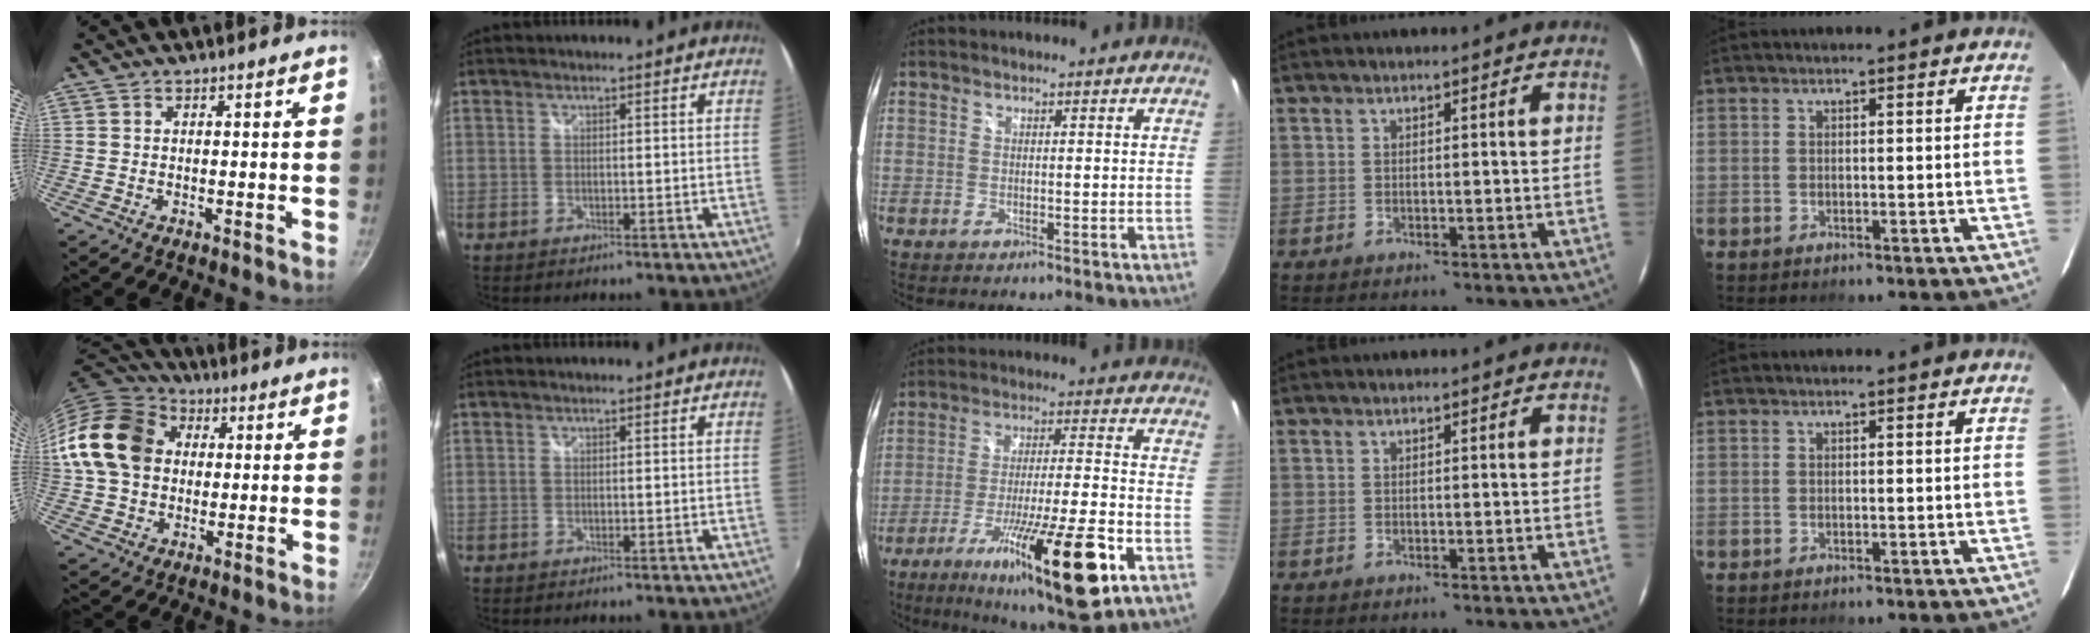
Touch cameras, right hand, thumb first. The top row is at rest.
{"thumb": {"total": 16.2, "force": [2.5, 13.0, 9.4], "torque": [-0.152, 0.028, 0.032]}, "middle": {"total": 21.9, "force": [-11.5, 3.0, 18.4], "torque": [-0.322, -0.043, -0.184]}}